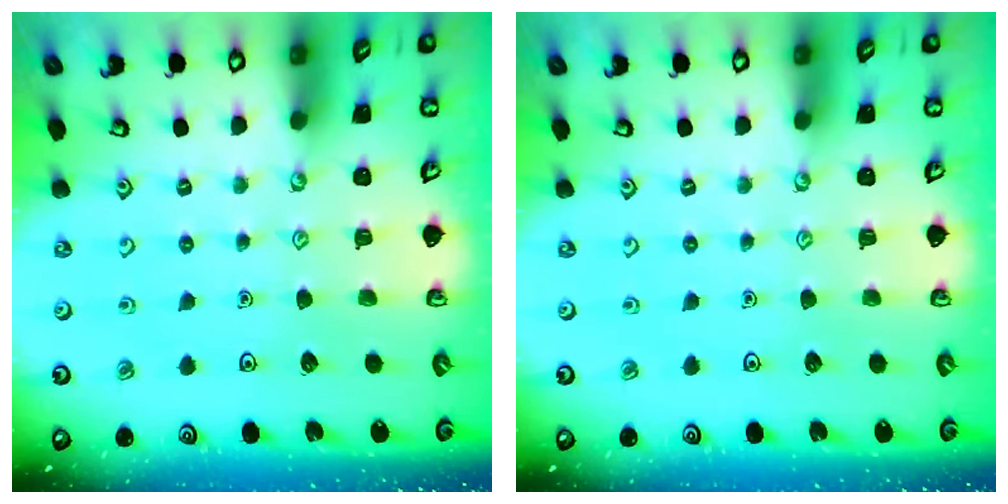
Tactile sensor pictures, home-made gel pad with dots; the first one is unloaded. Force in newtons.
{"total": 0.0}